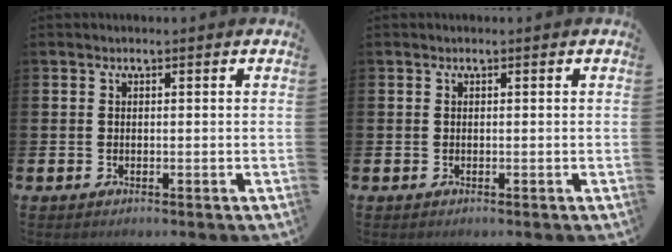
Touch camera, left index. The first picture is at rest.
{"total": 0.0}